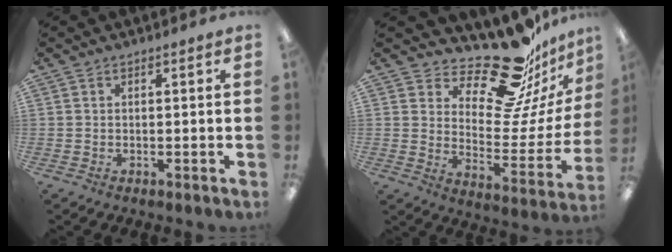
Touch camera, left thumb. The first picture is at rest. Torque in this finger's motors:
{"motor_torque": [1.08, 0.33, -0.40, -0.36, 0.00]}